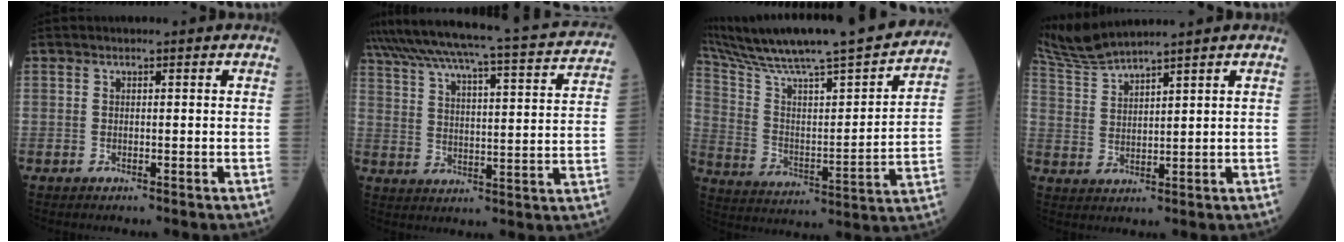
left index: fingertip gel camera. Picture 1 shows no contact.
{"total": 25.3, "force": [22.4, 1.7, 11.5], "torque": [-0.189, -0.015, 0.292]}
{"total": 28.6, "force": [24.7, 1.7, 14.2], "torque": [-0.242, -0.023, 0.360]}
{"total": 6.2, "force": [5.8, -1.5, 1.7], "torque": [-0.055, 0.002, 0.128]}